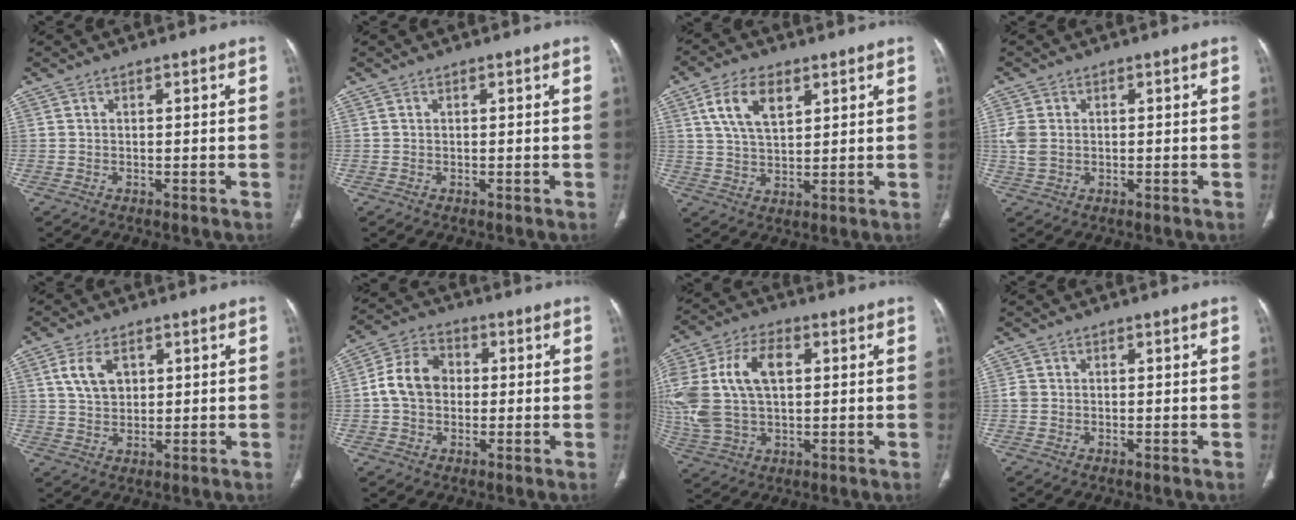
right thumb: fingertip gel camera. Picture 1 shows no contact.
{"total": 0.0}
{"total": 9.2, "force": [4.1, 4.9, 6.6], "torque": [-0.115, -0.011, 0.079]}
{"total": 3.9, "force": [0.3, 2.9, 2.6], "torque": [-0.067, 0.004, 0.010]}
{"total": 6.2, "force": [2.3, 3.9, 4.1], "torque": [-0.072, -0.006, 0.049]}
{"total": 9.2, "force": [0.0, 7.3, 5.6], "torque": [-0.089, 0.025, -0.011]}
{"total": 18.1, "force": [2.9, 11.2, 14.0], "torque": [-0.309, 0.016, 0.058]}
{"total": 1.2, "force": [0.0, 1.1, 0.5], "torque": [-0.007, 0.002, 0.000]}